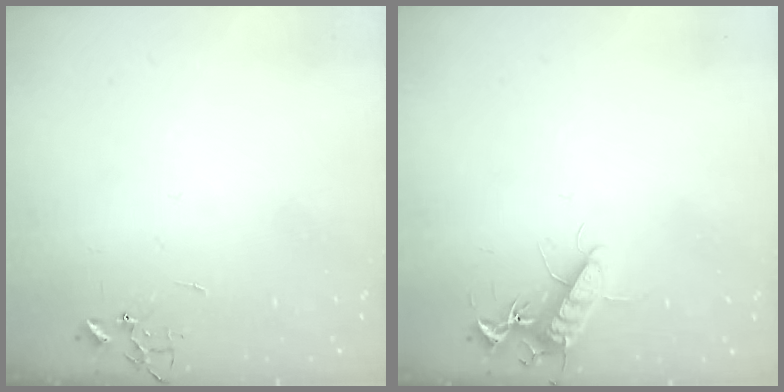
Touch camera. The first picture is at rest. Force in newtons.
{"total": 11.3, "press": 11.3, "slide": 0.7}